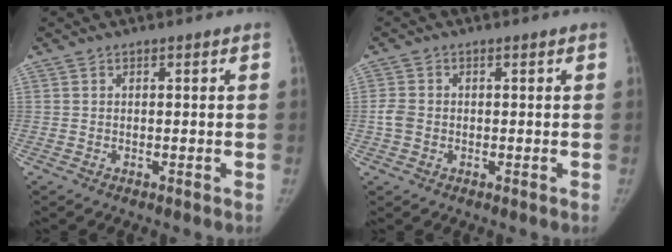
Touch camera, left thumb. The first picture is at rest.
{"total": 2.7, "force": [-0.3, 2.2, 1.5], "torque": [-0.031, 0.004, -0.008]}